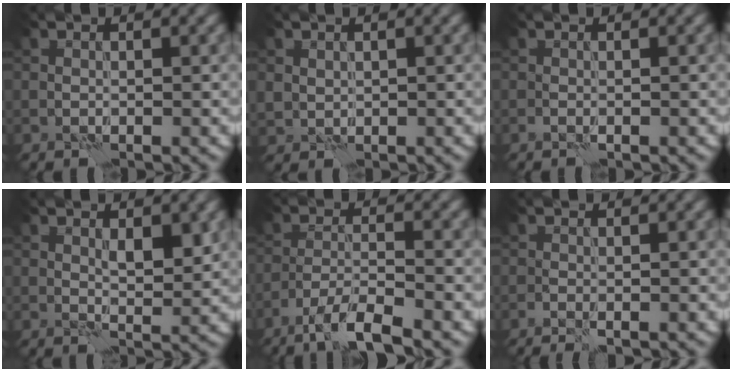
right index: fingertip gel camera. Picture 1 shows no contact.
{"total": 1.5, "force": [0.9, 1.2, 0.4], "torque": [-0.010, 0.001, 0.020]}
{"total": 0.0}
{"total": 2.4, "force": [1.0, 0.9, 2.0], "torque": [-0.031, 0.000, 0.020]}
{"total": 4.7, "force": [-3.4, 0.4, 3.2], "torque": [-0.053, 0.002, -0.069]}
{"total": 1.1, "force": [-0.7, 0.1, 0.8], "torque": [-0.016, -0.002, -0.010]}